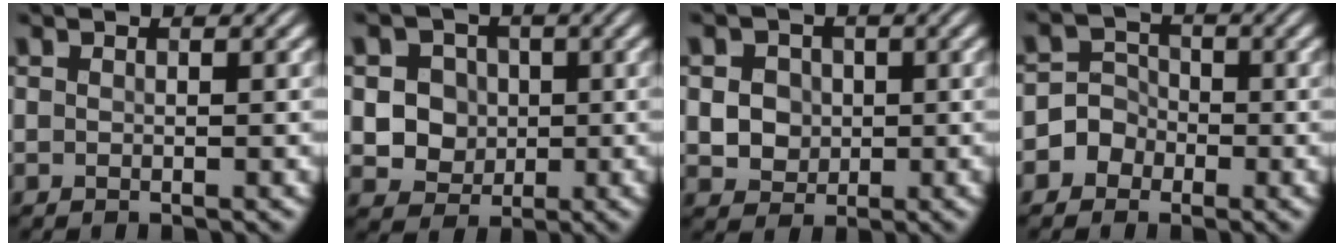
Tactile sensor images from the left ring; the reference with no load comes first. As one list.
[{"total": 4.8, "force": [0.7, 4.3, 2.0], "torque": [-0.029, 0.006, 0.010]}, {"total": 3.6, "force": [0.4, 3.2, 1.6], "torque": [-0.029, 0.002, 0.005]}, {"total": 3.2, "force": [-1.4, 2.8, 0.5], "torque": [0.019, 0.012, -0.038]}]